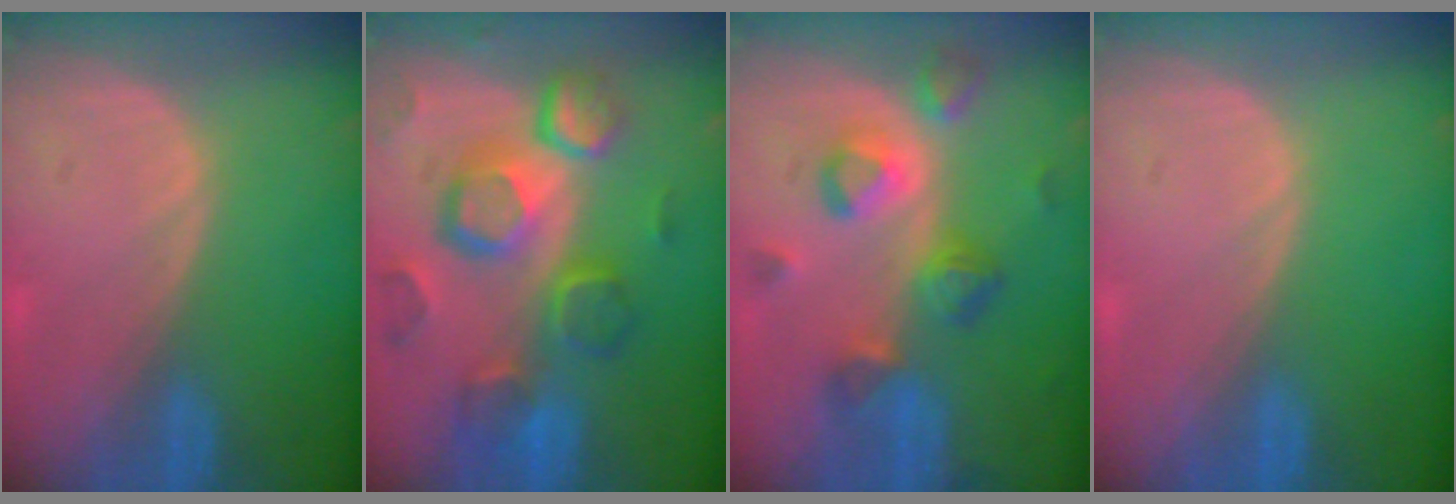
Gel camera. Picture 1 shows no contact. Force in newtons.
{"total": 12.3, "press": 10.6, "slide": 6.2}
{"total": 7.9, "press": 7.7, "slide": 2.0}
{"total": 0.0}